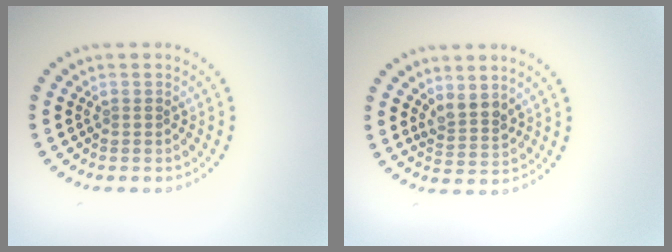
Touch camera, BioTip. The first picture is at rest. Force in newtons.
{"total": 2.1, "press": 1.8, "slide": 1.1}